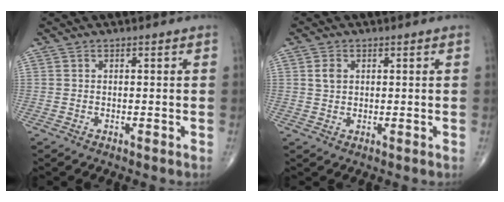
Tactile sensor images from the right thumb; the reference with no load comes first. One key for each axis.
{"total": 2.3, "fx": 0.7, "fy": 1.7, "fz": 1.4, "tx": -0.023, "ty": -0.001, "tz": 0.014}